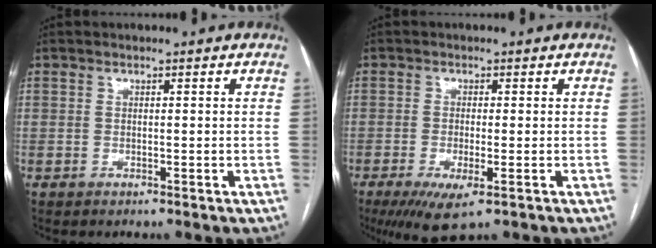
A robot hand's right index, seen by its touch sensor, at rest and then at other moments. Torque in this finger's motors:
{"motor_torque": [0.59, -0.28, 0.27, 0.08]}